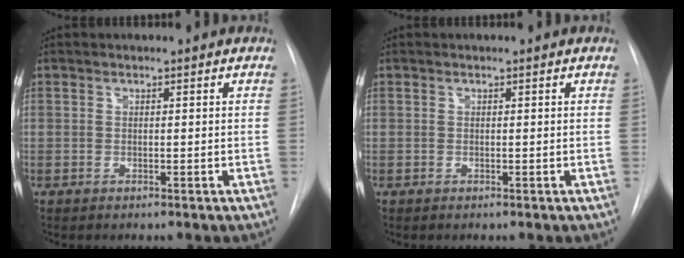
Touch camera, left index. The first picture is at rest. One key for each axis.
{"total": 0.0}